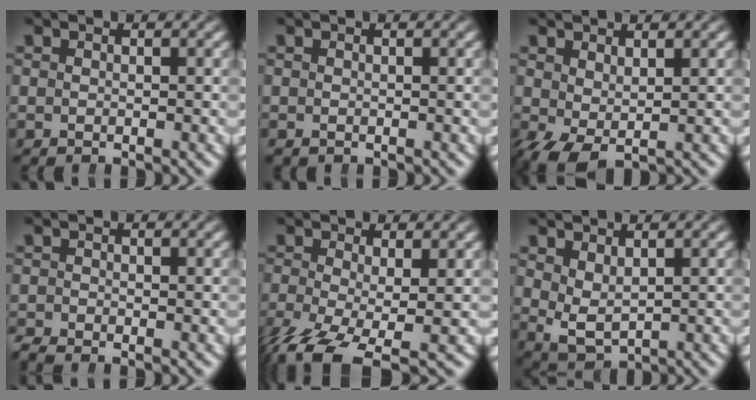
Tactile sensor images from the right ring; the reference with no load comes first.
{"total": 0.0}
{"total": 2.8, "force": [-0.8, 1.4, 2.3], "torque": [-0.040, -0.023, 0.008]}
{"total": 1.5, "force": [-1.4, 0.6, 0.2], "torque": [-0.001, -0.007, -0.024]}
{"total": 6.0, "force": [-3.9, 2.6, 3.8], "torque": [-0.094, -0.045, -0.040]}
{"total": 3.0, "force": [0.5, 2.0, 2.1], "torque": [-0.048, -0.018, 0.025]}